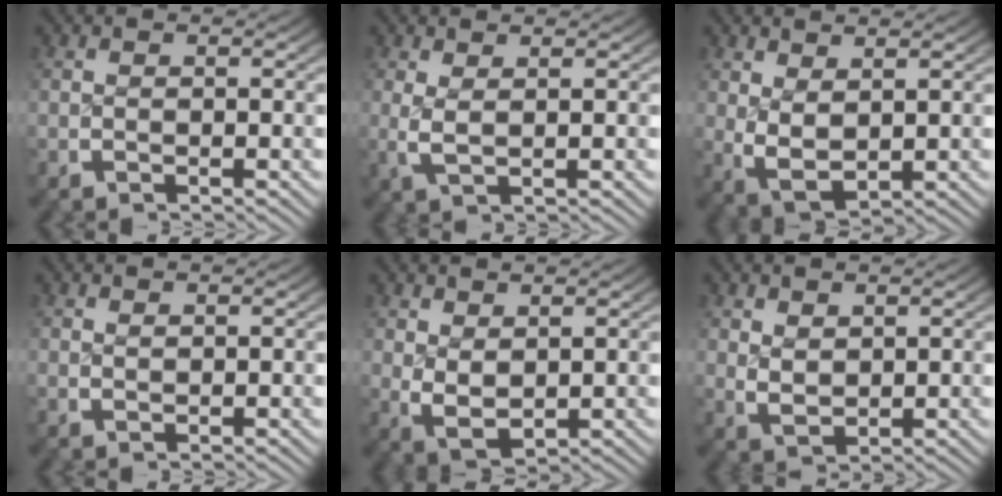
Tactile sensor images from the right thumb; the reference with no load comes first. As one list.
[{"total": 2.2, "force": [0.7, 0.9, 1.8], "torque": [-0.049, -0.011, 0.023]}, {"total": 5.0, "force": [0.3, 3.6, 3.5], "torque": [-0.087, -0.027, 0.026]}, {"total": 0.6, "force": [0.6, 0.0, 0.1], "torque": [-0.001, -0.003, 0.015]}, {"total": 4.5, "force": [0.3, 3.2, 3.2], "torque": [-0.073, -0.025, 0.025]}, {"total": 2.6, "force": [0.9, 1.8, 1.6], "torque": [-0.036, -0.017, 0.034]}]